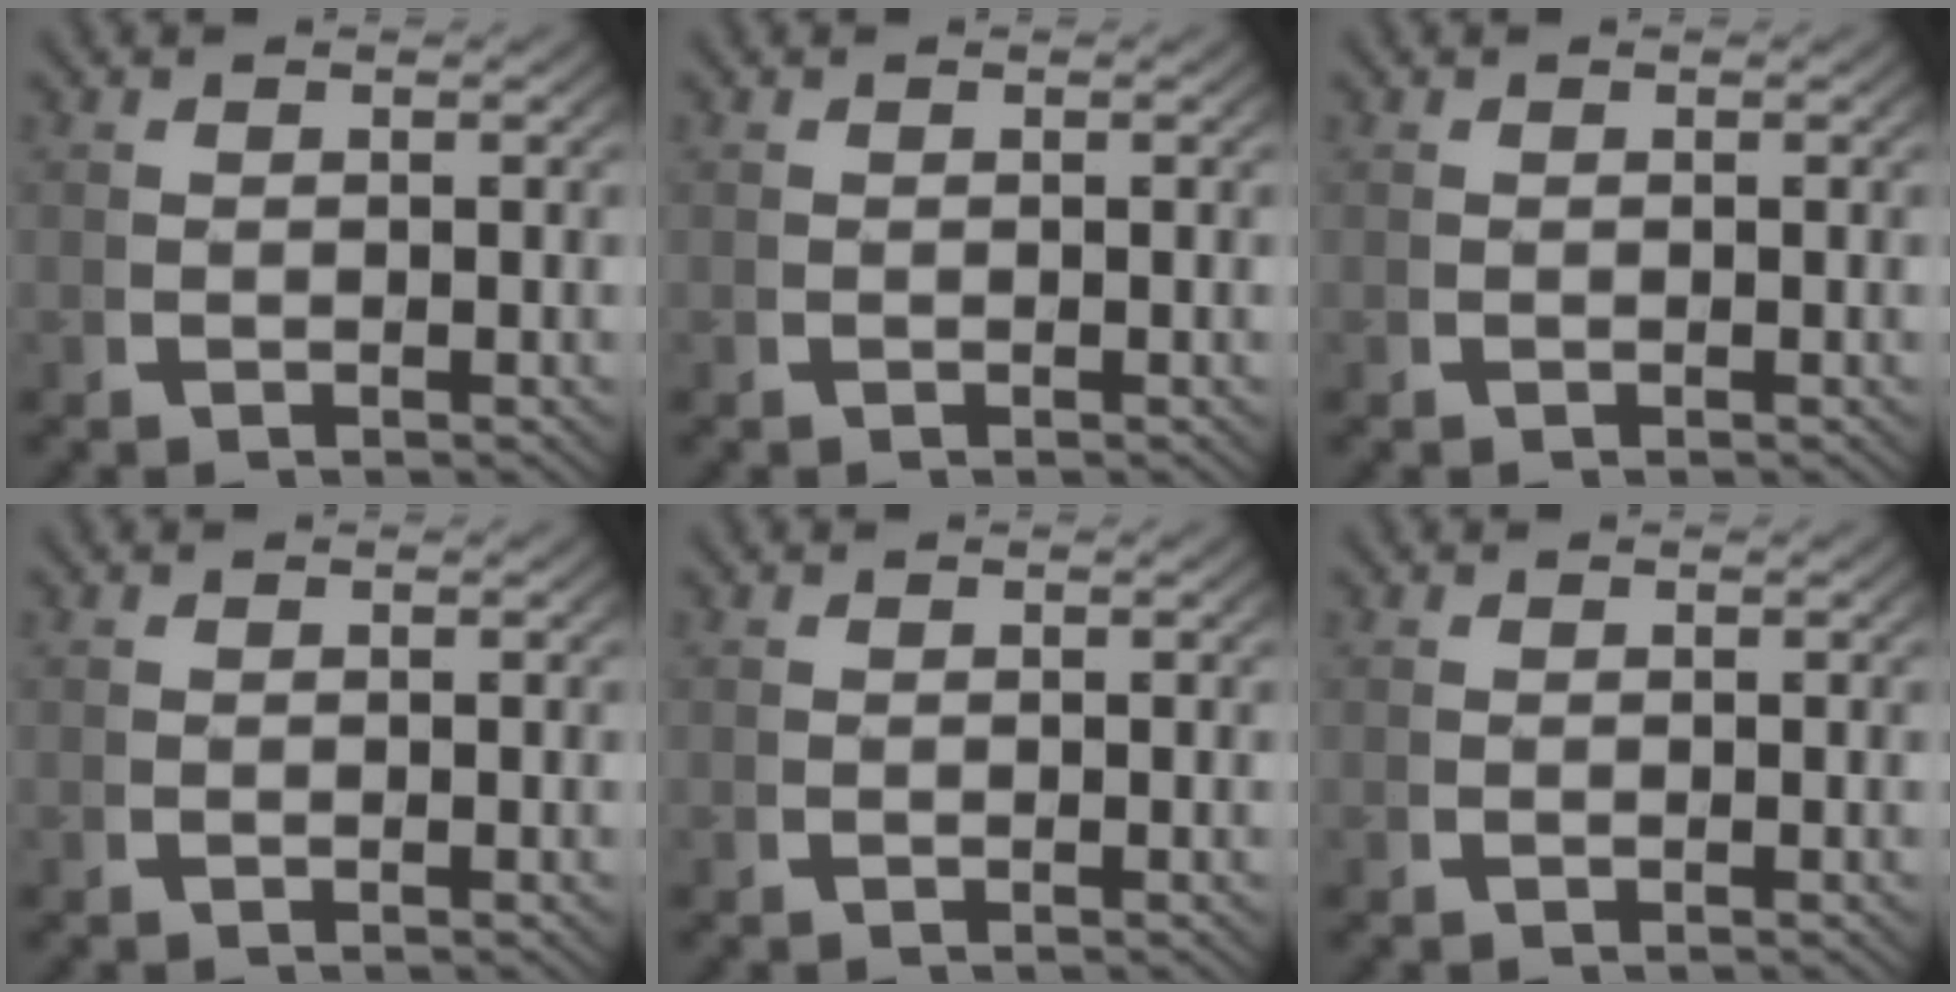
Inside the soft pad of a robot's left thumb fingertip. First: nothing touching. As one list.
[{"total": 0.0}, {"total": 0.0}, {"total": 0.0}, {"total": 0.0}, {"total": 0.0}]